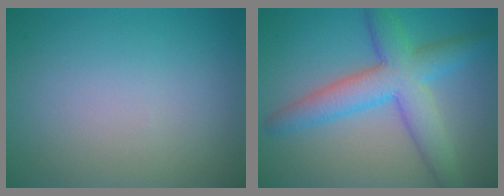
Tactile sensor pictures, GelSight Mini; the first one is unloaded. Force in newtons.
{"total": 6.6, "press": 6.6, "slide": 0.1}